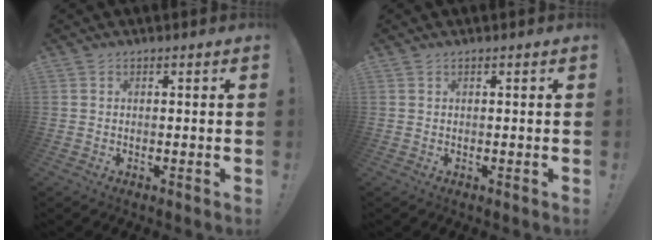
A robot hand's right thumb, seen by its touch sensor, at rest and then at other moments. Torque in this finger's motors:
{"motor_torque": [0.03, -0.02, -0.22, -0.02, -0.02]}